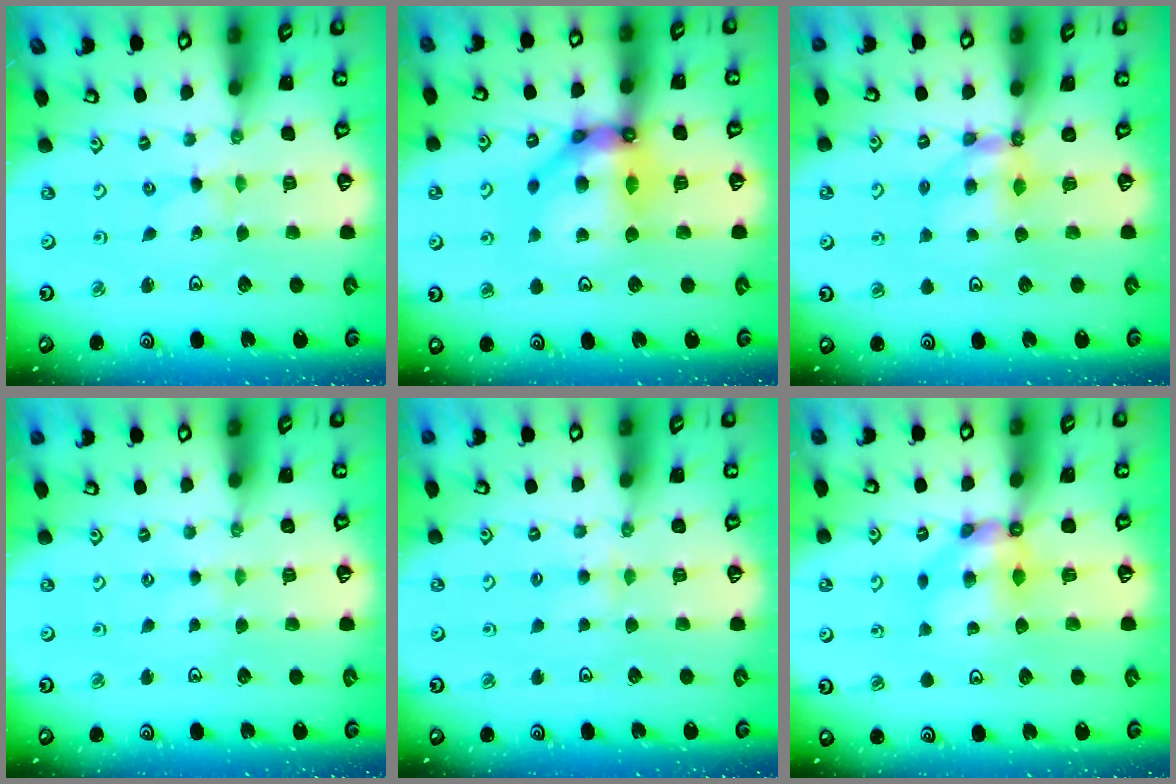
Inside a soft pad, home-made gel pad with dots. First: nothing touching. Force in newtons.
{"total": 13.5, "press": 13.4, "slide": 1.8}
{"total": 6.3, "press": 6.3, "slide": 0.6}
{"total": 0.0}
{"total": 3.4, "press": 3.4, "slide": 0.5}
{"total": 6.6, "press": 6.6, "slide": 0.6}